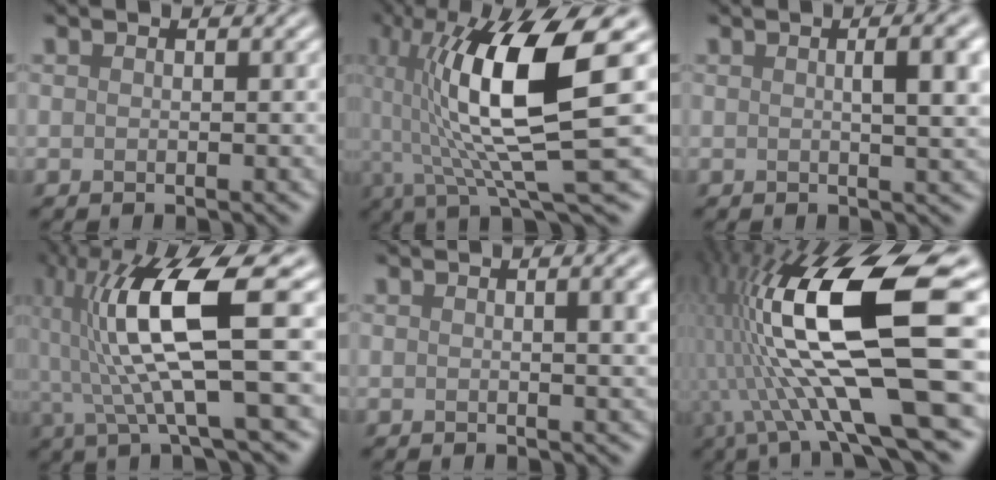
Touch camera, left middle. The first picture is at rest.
{"total": 12.1, "force": [1.3, 2.8, 11.7], "torque": [-0.198, 0.004, 0.027]}
{"total": 5.6, "force": [1.1, 1.7, 5.2], "torque": [-0.046, 0.017, 0.010]}
{"total": 10.2, "force": [1.1, 2.2, 10.0], "torque": [-0.191, 0.006, 0.026]}
{"total": 3.6, "force": [0.8, 1.2, 3.3], "torque": [-0.031, 0.009, 0.011]}
{"total": 15.0, "force": [0.5, 4.9, 14.2], "torque": [-0.264, 0.002, 0.002]}